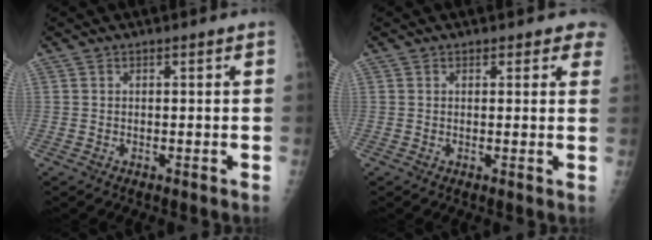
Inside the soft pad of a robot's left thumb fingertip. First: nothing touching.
{"total": 3.4, "force": [2.8, 1.9, 0.6], "torque": [0.030, -0.010, 0.012]}